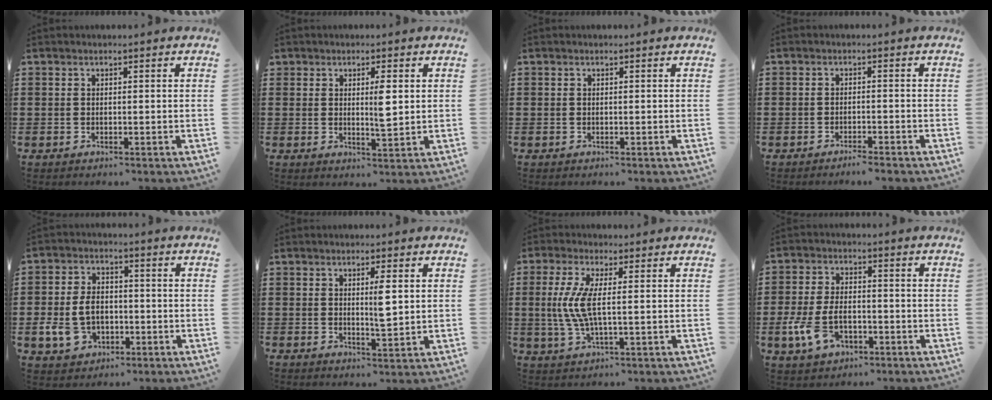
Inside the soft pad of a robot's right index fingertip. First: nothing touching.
{"total": 3.5, "force": [1.1, 1.0, 3.2], "torque": [-0.056, 0.001, 0.015]}
{"total": 0.0}
{"total": 1.7, "force": [-1.6, -0.1, 0.6], "torque": [-0.011, 0.001, -0.030]}
{"total": 6.9, "force": [-1.5, 5.1, 4.4], "torque": [-0.110, 0.005, -0.033]}
{"total": 3.5, "force": [0.7, 0.6, 3.4], "torque": [-0.056, 0.000, 0.007]}
{"total": 6.6, "force": [0.3, 1.4, 6.4], "torque": [-0.155, -0.017, -0.007]}
{"total": 7.2, "force": [-2.6, 4.3, 5.2], "torque": [-0.121, 0.003, -0.053]}